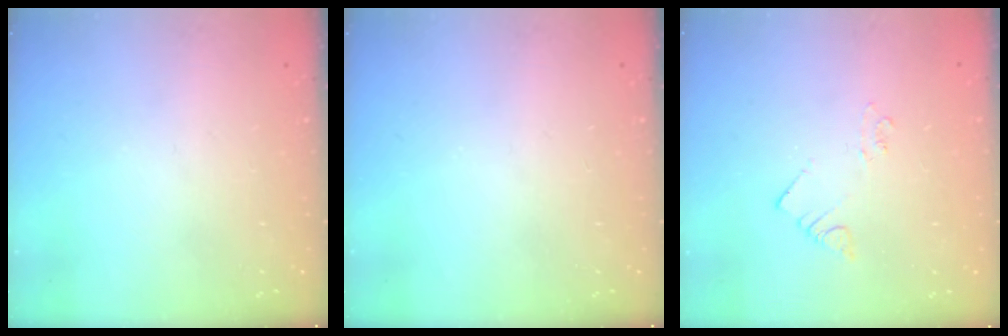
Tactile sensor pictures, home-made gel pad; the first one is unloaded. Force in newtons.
{"total": 0.0}
{"total": 1.9, "press": 1.9, "slide": 0.3}